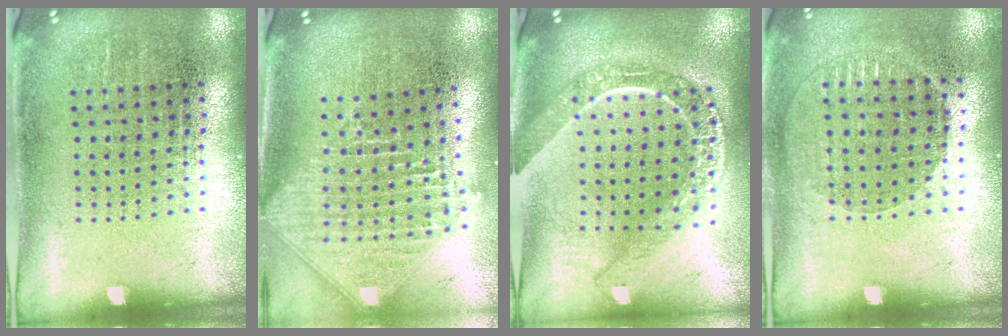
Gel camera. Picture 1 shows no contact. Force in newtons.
{"total": 2.5, "press": 2.0, "slide": 1.6}
{"total": 2.0, "press": 1.7, "slide": 1.1}
{"total": 0.9, "press": 0.8, "slide": 0.4}